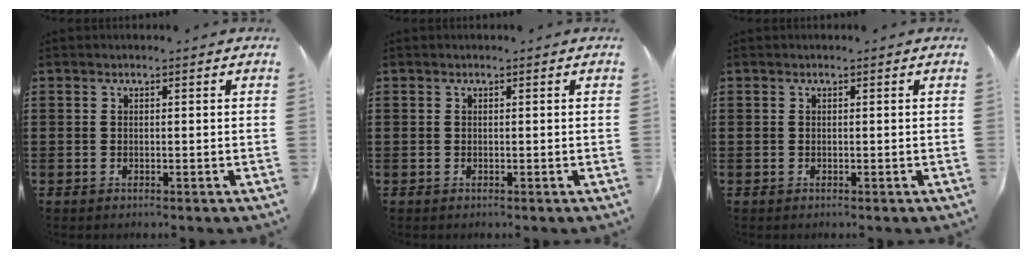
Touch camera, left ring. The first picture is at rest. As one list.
[{"total": 0.0}, {"total": 0.0}]